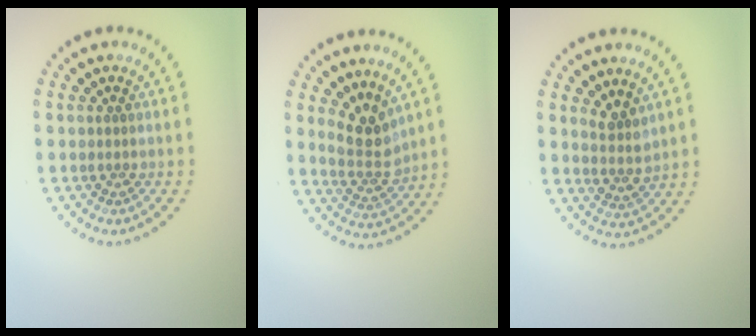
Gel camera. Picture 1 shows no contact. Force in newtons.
{"total": 3.2, "press": 2.7, "slide": 1.7}
{"total": 2.3, "press": 1.7, "slide": 1.5}